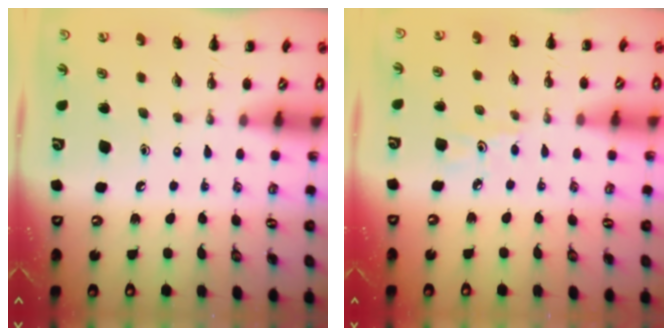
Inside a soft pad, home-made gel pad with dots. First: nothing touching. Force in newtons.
{"total": 4.0, "press": 3.7, "slide": 1.4}